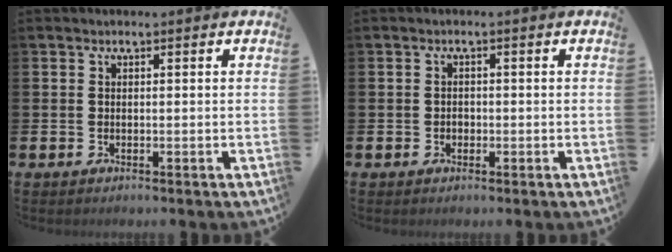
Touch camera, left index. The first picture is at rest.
{"total": 1.0, "force": [-0.4, 0.9, 0.3], "torque": [-0.004, 0.004, -0.011]}